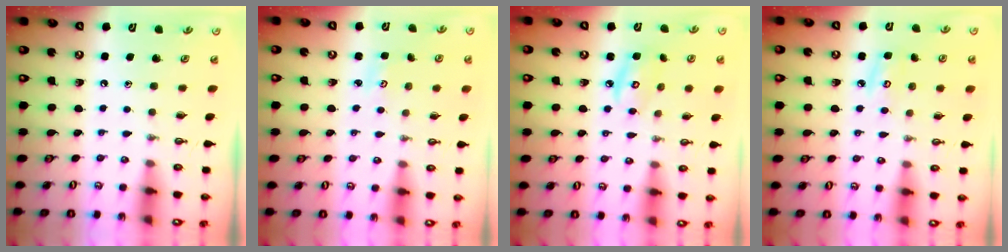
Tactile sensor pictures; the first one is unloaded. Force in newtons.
{"total": 2.0, "press": 2.0, "slide": 0.3}
{"total": 6.2, "press": 6.2, "slide": 0.2}
{"total": 5.6, "press": 5.6, "slide": 0.4}